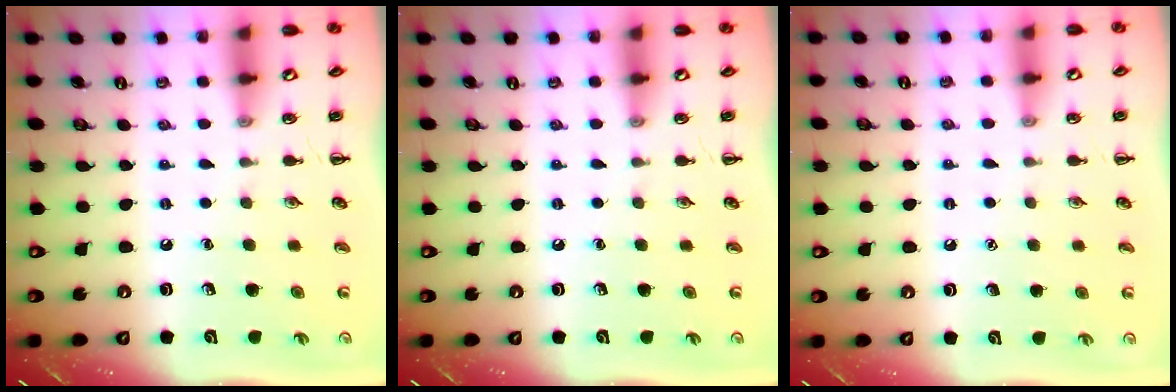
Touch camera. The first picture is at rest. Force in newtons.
{"total": 0.0}
{"total": 1.4, "press": 1.4, "slide": 0.1}